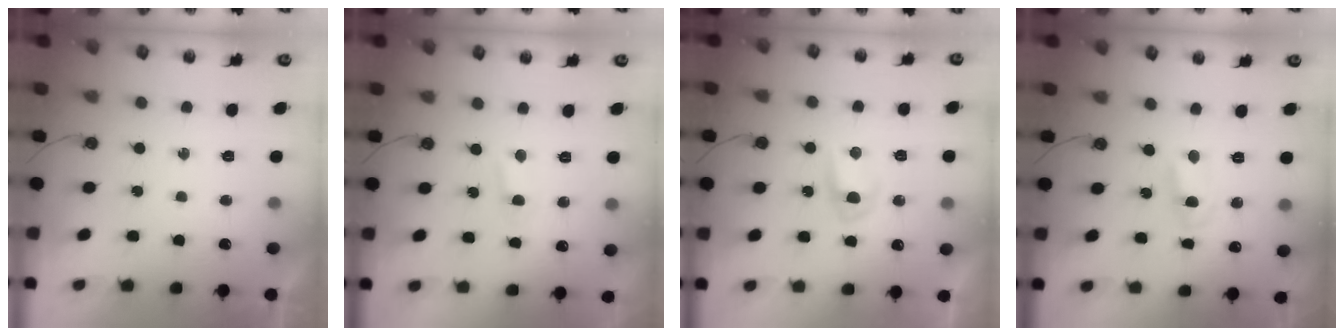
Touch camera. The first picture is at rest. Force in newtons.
{"total": 2.8, "press": 2.7, "slide": 0.6}
{"total": 3.6, "press": 3.6, "slide": 0.6}
{"total": 2.9, "press": 2.9, "slide": 0.4}